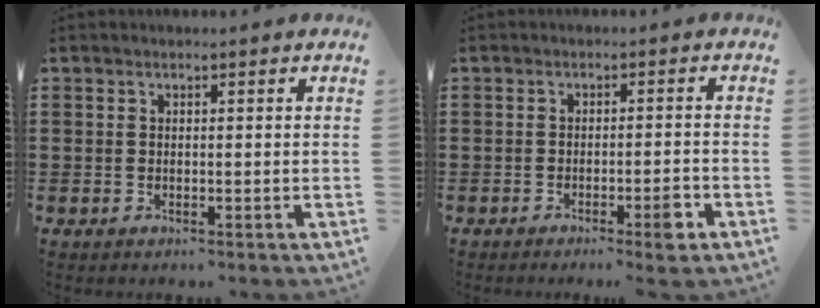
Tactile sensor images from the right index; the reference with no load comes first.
{"total": 3.8, "force": [-2.1, 0.3, 3.2], "torque": [-0.048, -0.004, -0.035]}